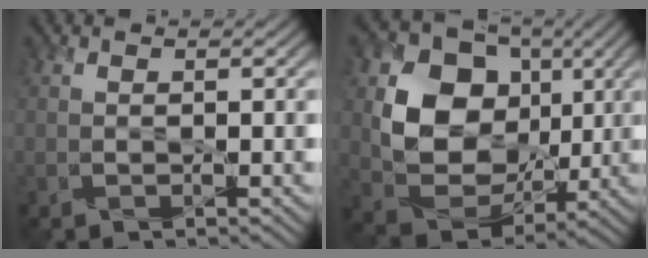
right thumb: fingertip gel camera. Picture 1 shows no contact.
{"total": 12.5, "force": [2.3, 10.2, 6.8], "torque": [-0.135, -0.003, 0.033]}